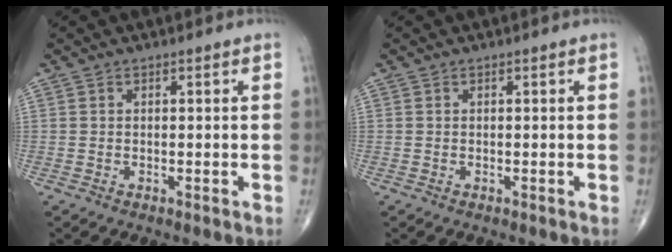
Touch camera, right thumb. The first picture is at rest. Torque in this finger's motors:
{"motor_torque": [0.00, 0.00, 0.14, 0.13, 0.00]}